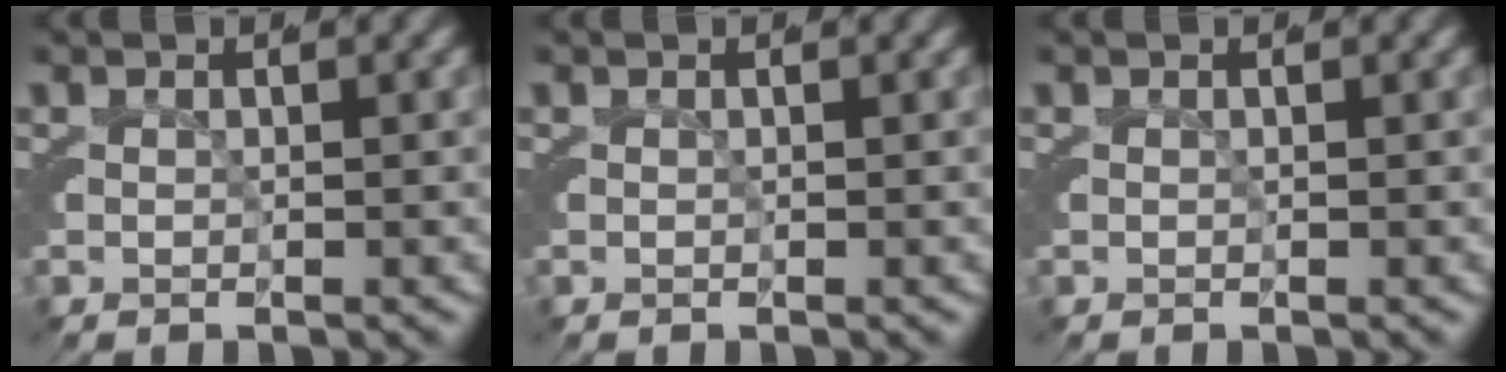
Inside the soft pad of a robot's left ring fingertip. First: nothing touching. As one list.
[{"total": 0.0}, {"total": 0.0}]